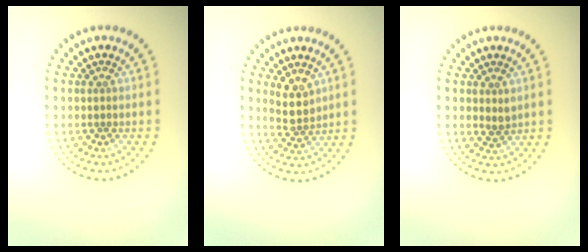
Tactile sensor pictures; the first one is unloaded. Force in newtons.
{"total": 2.4, "press": 2.1, "slide": 1.2}
{"total": 1.1, "press": 0.9, "slide": 0.5}